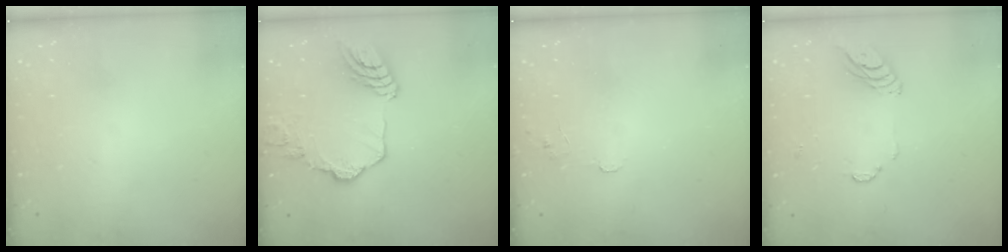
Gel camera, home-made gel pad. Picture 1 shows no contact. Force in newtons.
{"total": 15.5, "press": 15.4, "slide": 1.6}
{"total": 4.8, "press": 4.8, "slide": 0.4}
{"total": 7.5, "press": 7.5, "slide": 0.7}